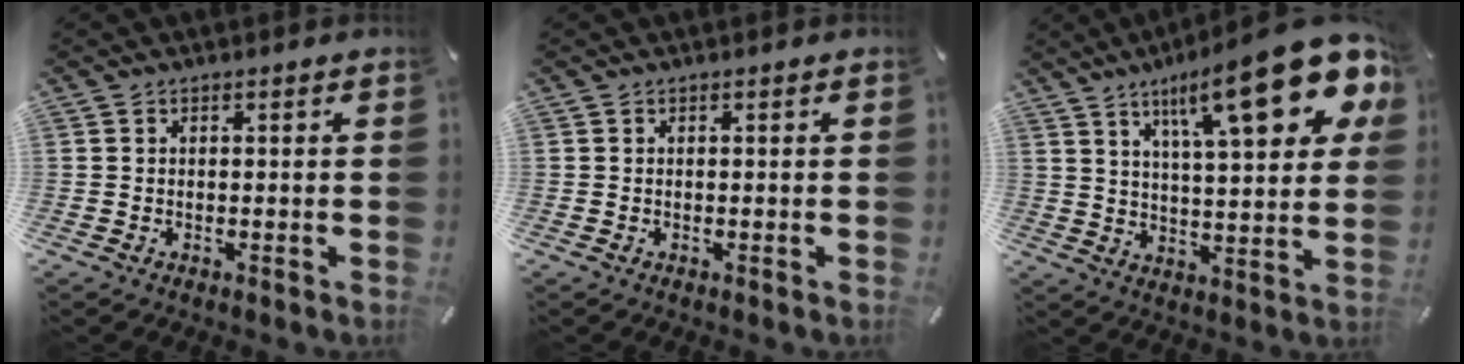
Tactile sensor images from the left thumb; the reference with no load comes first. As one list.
[{"total": 0.0}, {"total": 23.2, "force": [12.0, 6.5, 18.7], "torque": [-0.289, -0.055, 0.183]}]